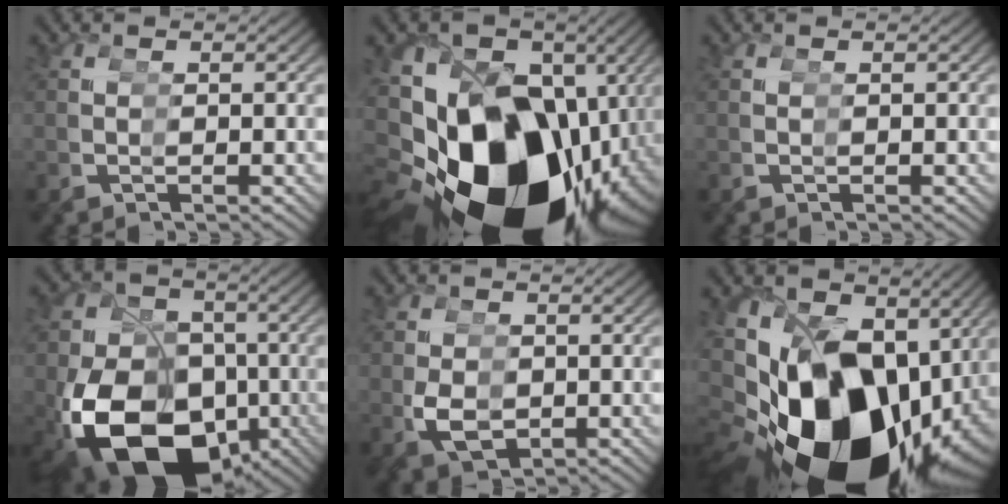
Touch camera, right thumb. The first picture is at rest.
{"total": 25.5, "force": [-3.5, 16.7, 18.9], "torque": [-0.314, -0.050, -0.031]}
{"total": 0.0}
{"total": 18.1, "force": [-5.1, 12.4, 12.1], "torque": [-0.222, -0.062, -0.052]}
{"total": 5.1, "force": [-1.0, 4.0, 3.0], "torque": [-0.077, -0.028, 0.005]}
{"total": 20.7, "force": [-2.8, 13.4, 15.6], "torque": [-0.275, -0.029, -0.022]}